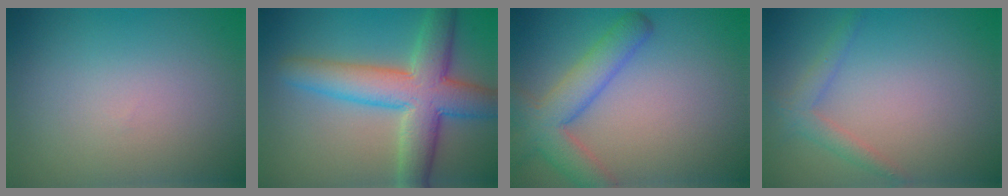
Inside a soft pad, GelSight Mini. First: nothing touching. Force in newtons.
{"total": 8.3, "press": 8.3, "slide": 0.2}
{"total": 5.4, "press": 5.3, "slide": 0.3}
{"total": 1.9, "press": 1.9, "slide": 0.2}